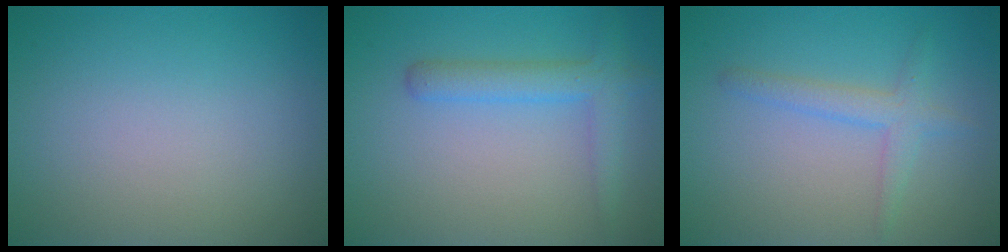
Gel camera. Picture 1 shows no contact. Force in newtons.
{"total": 3.0, "press": 3.0, "slide": 0.2}
{"total": 2.3, "press": 2.3, "slide": 0.1}